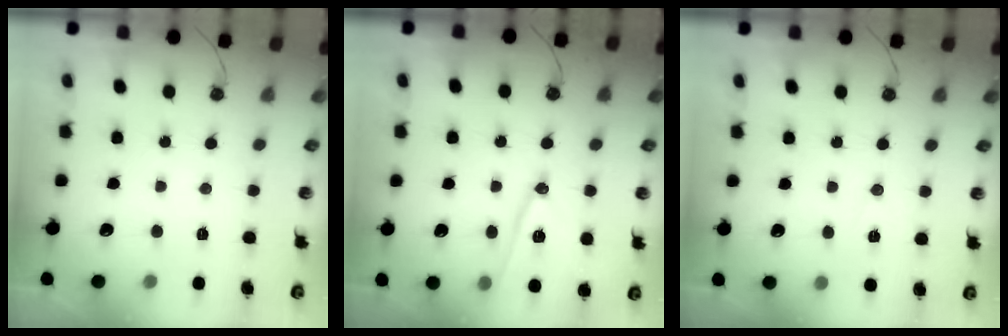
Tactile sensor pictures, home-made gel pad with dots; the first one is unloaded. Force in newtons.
{"total": 12.9, "press": 12.6, "slide": 2.8}
{"total": 5.0, "press": 3.3, "slide": 3.7}